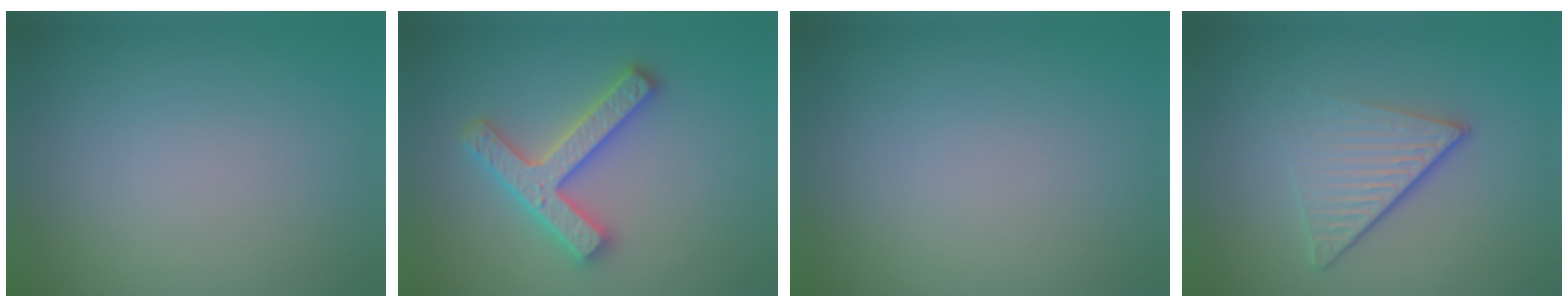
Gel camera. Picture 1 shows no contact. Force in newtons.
{"total": 4.7, "press": 4.7, "slide": 0.8}
{"total": 0.0}
{"total": 4.8, "press": 3.0, "slide": 3.7}